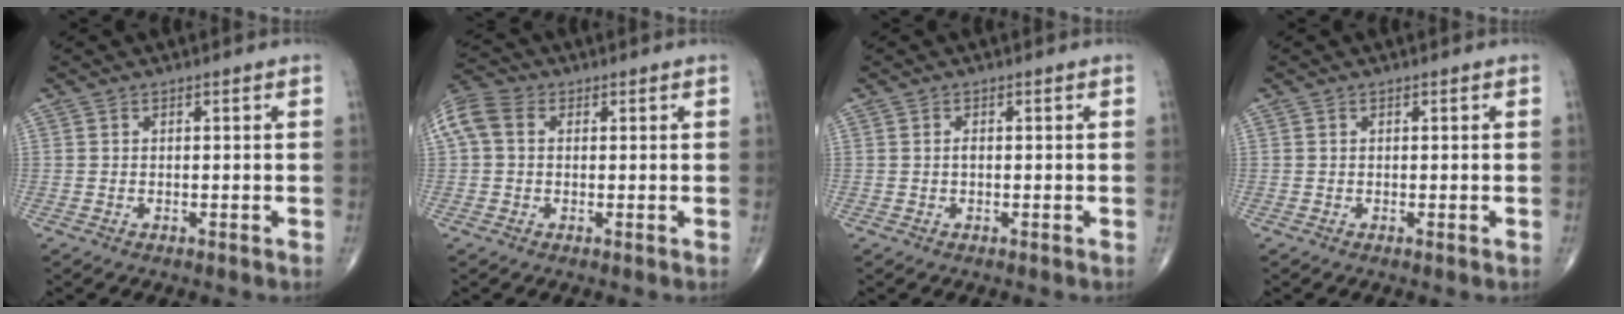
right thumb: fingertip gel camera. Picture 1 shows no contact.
{"total": 8.2, "force": [1.5, 6.2, 5.1], "torque": [-0.123, 0.030, 0.026]}
{"total": 0.6, "force": [-0.1, 0.3, 0.5], "torque": [-0.011, 0.000, -0.003]}
{"total": 0.0}